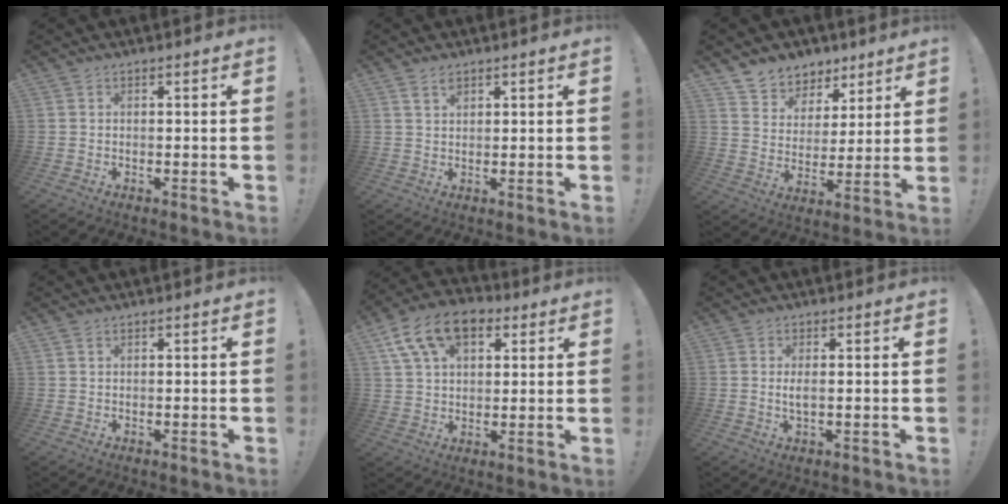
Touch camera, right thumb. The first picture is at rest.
{"total": 2.4, "force": [1.7, 1.3, 1.2], "torque": [-0.016, -0.010, 0.030]}
{"total": 8.1, "force": [5.6, 5.7, 0.7], "torque": [-0.017, -0.049, 0.113]}
{"total": 0.7, "force": [0.5, 0.4, 0.3], "torque": [-0.003, -0.001, 0.010]}
{"total": 15.6, "force": [7.3, 9.9, 9.5], "torque": [-0.166, -0.026, 0.136]}
{"total": 2.6, "force": [0.2, 0.7, 2.5], "torque": [-0.037, -0.004, 0.001]}